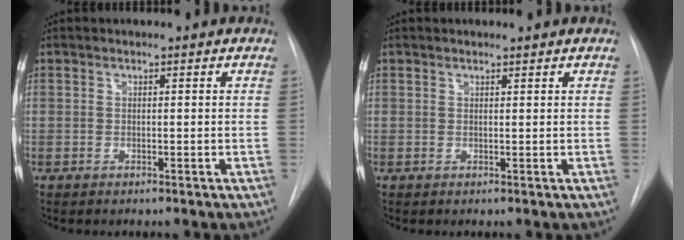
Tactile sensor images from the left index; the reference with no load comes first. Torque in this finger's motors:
{"motor_torque": [0.17, -0.26, -0.15, 0.00]}